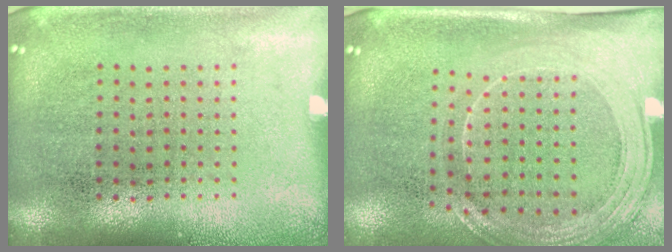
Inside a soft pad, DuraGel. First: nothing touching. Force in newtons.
{"total": 2.1, "press": 1.8, "slide": 1.1}